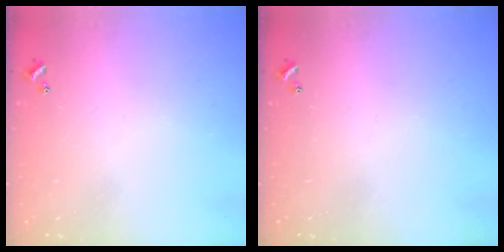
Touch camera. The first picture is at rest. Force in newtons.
{"total": 0.0}